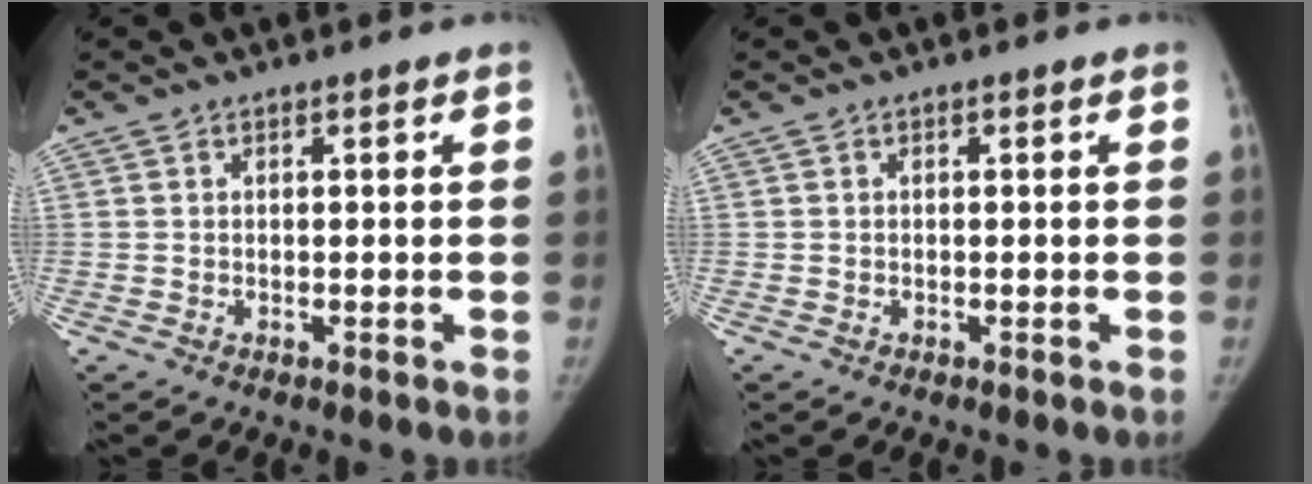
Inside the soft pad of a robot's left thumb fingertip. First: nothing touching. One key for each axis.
{"total": 0.0}